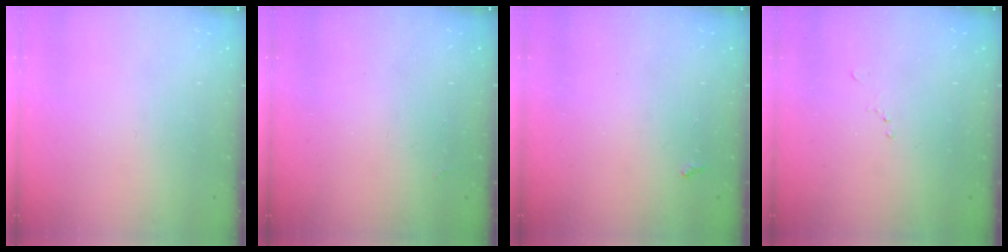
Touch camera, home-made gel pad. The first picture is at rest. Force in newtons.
{"total": 2.9, "press": 2.9, "slide": 0.5}
{"total": 2.9, "press": 2.8, "slide": 0.5}
{"total": 5.7, "press": 5.7, "slide": 0.7}